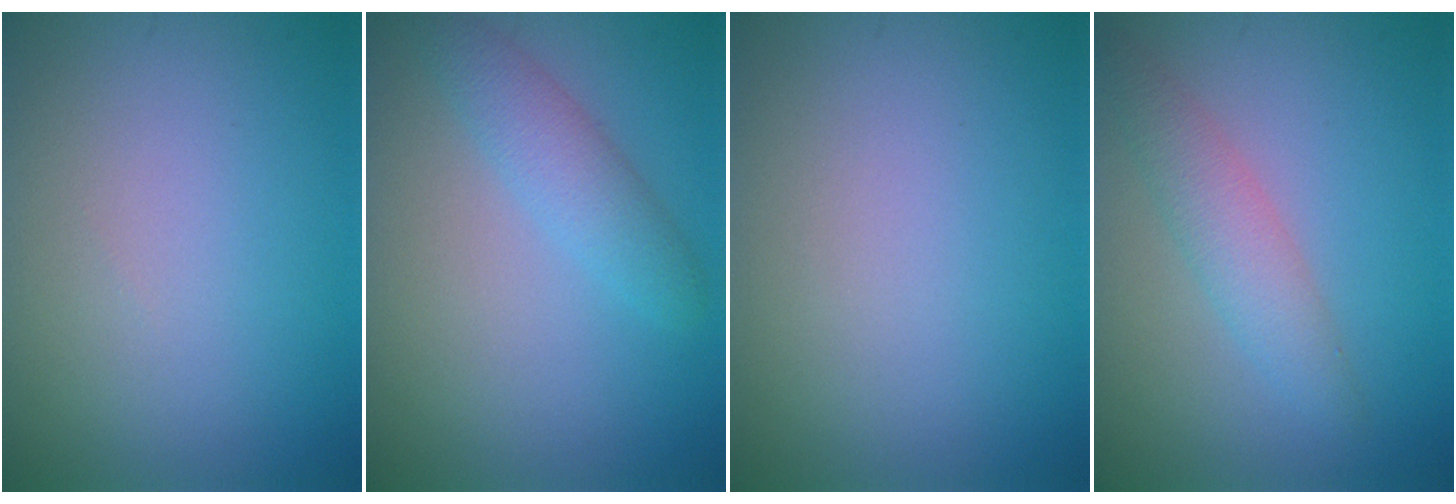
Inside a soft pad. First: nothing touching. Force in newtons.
{"total": 2.8, "press": 2.8, "slide": 0.1}
{"total": 0.0}
{"total": 2.9, "press": 2.9, "slide": 0.1}